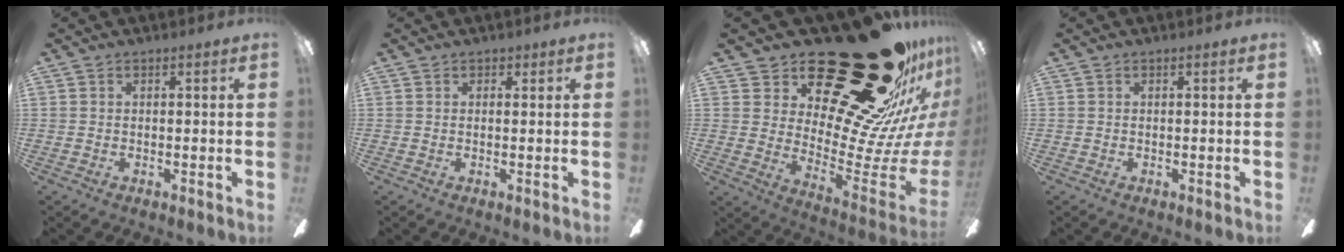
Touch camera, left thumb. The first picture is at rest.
{"total": 0.7, "force": [0.5, 0.5, 0.1], "torque": [0.004, -0.001, 0.008]}
{"total": 38.3, "force": [25.2, 14.7, 24.8], "torque": [-0.267, -0.215, 0.475]}
{"total": 0.0}